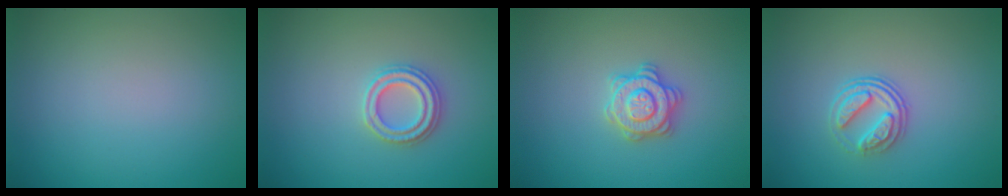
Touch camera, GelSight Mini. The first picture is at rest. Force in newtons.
{"total": 2.4, "press": 2.4, "slide": 0.2}
{"total": 2.9, "press": 2.8, "slide": 0.6}
{"total": 2.5, "press": 1.9, "slide": 1.6}